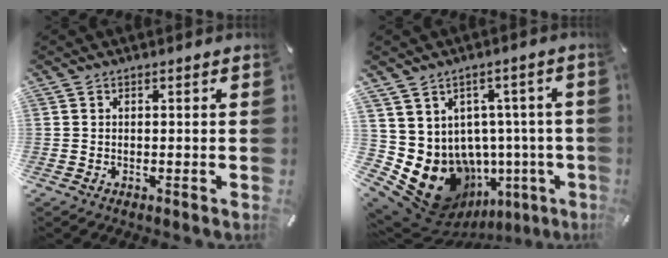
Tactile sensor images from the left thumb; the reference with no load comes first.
{"total": 14.2, "force": [-4.2, 11.0, 7.9], "torque": [-0.154, -0.013, -0.047]}